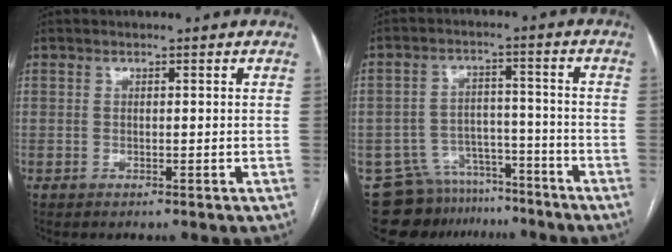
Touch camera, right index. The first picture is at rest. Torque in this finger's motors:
{"motor_torque": [-0.66, -0.76, -0.48, -0.21]}